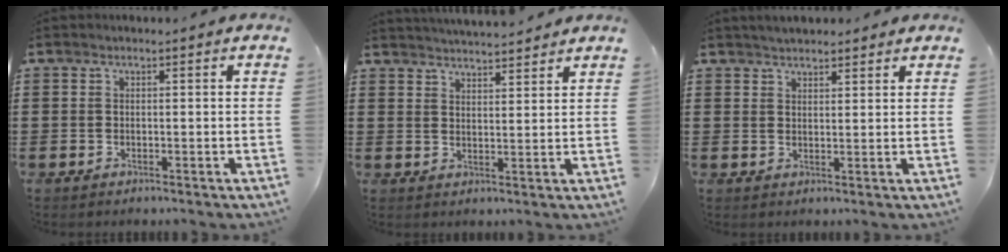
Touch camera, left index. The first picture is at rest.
{"total": 3.3, "force": [3.3, -0.1, 0.0], "torque": [-0.010, -0.015, 0.060]}
{"total": 2.4, "force": [2.4, 0.4, 0.3], "torque": [-0.011, 0.000, 0.045]}